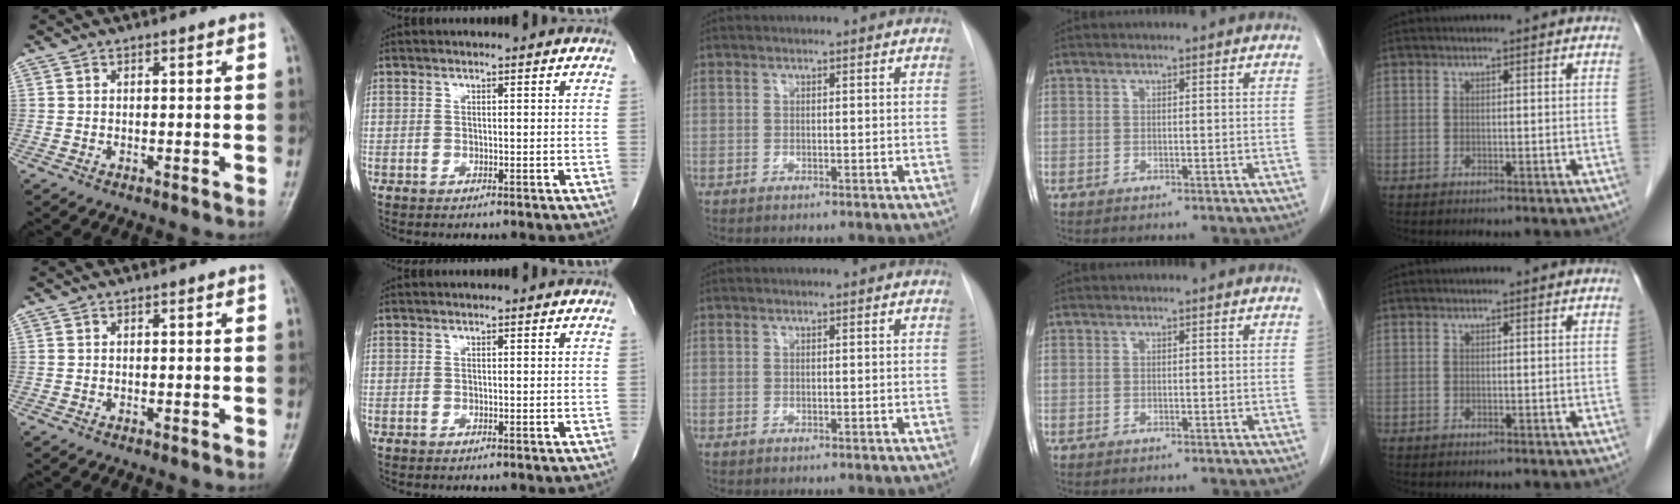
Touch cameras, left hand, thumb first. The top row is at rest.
{}